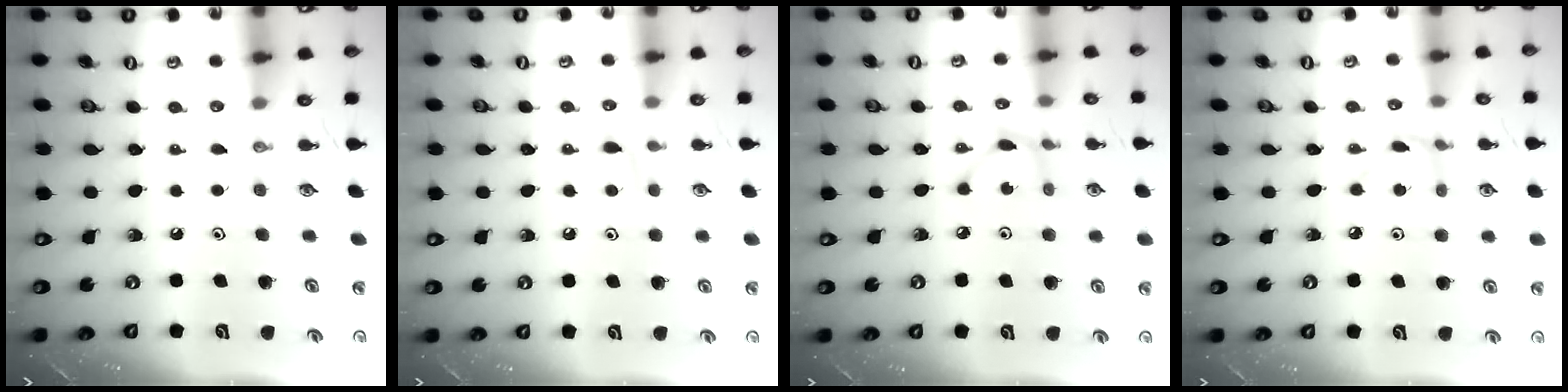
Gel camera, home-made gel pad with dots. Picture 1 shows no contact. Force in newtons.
{"total": 3.3, "press": 3.3, "slide": 0.6}
{"total": 3.6, "press": 3.6, "slide": 0.1}
{"total": 3.2, "press": 3.1, "slide": 0.4}